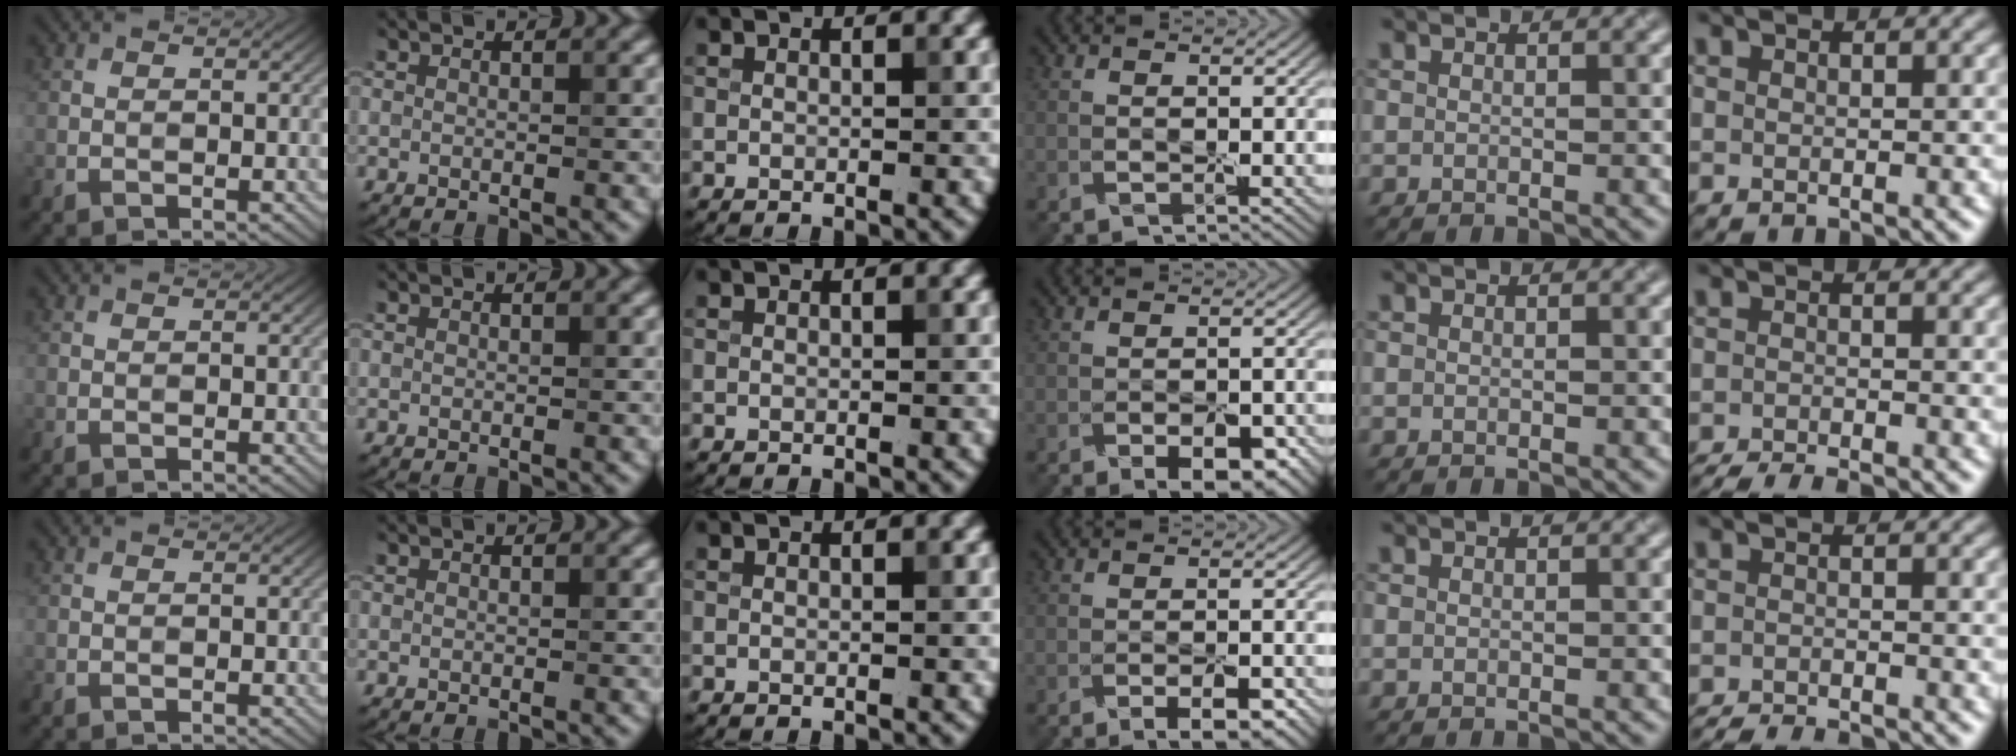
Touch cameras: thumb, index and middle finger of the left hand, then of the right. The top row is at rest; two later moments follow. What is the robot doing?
{"motion": "peel", "object": "small bumper sticker"}